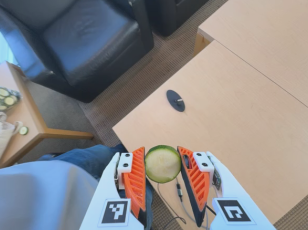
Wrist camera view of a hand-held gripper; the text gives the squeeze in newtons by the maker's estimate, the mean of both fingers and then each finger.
{"total": 8.1, "left": 8.0, "right": 8.2}